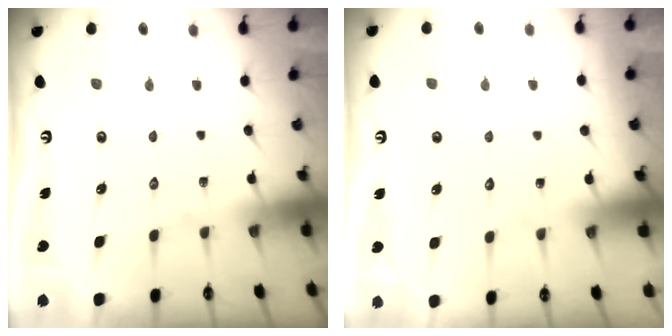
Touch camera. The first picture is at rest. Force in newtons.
{"total": 3.7, "press": 3.7, "slide": 0.4}